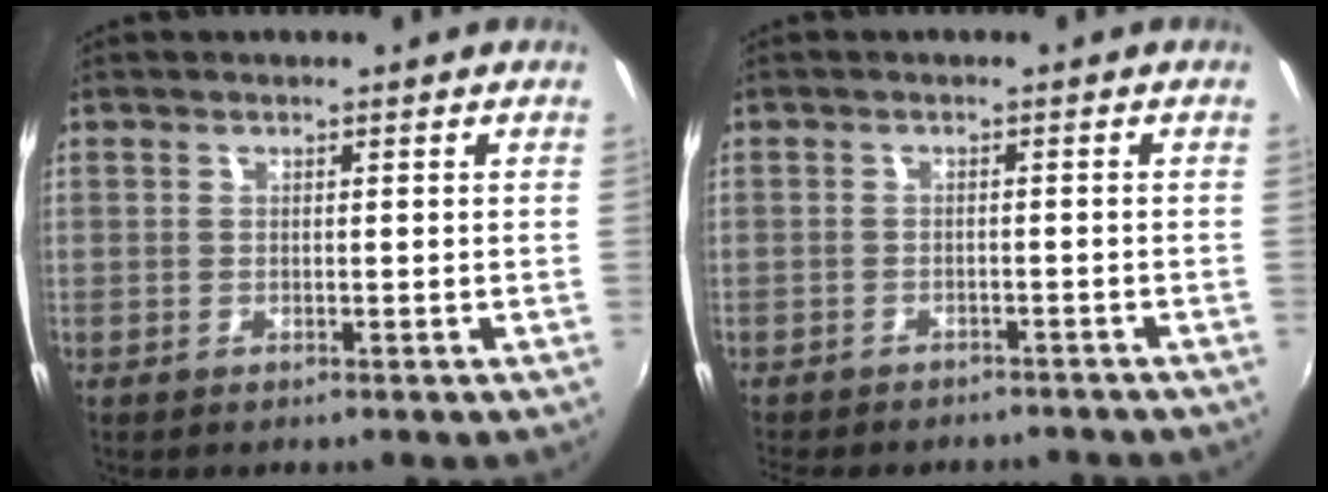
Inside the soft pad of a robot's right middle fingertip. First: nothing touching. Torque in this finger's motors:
{"motor_torque": [1.01, -1.13, 0.25, 0.05]}